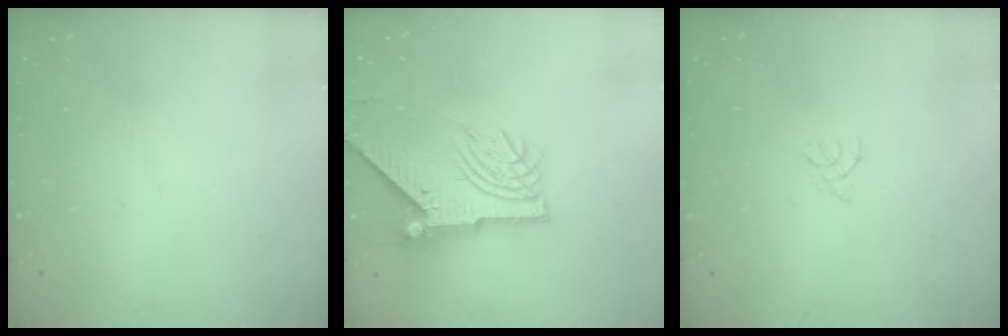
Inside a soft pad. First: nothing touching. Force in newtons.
{"total": 11.5, "press": 11.4, "slide": 1.3}
{"total": 0.8, "press": 0.7, "slide": 0.3}